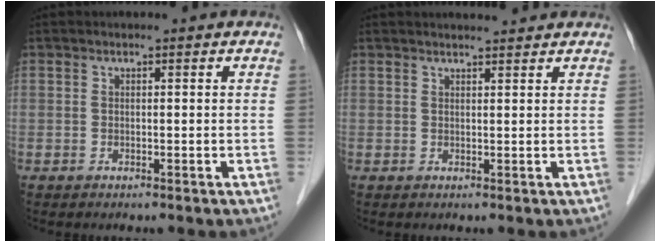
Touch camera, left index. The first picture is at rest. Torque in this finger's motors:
{"motor_torque": [0.45, -0.59, 0.05, -0.01]}